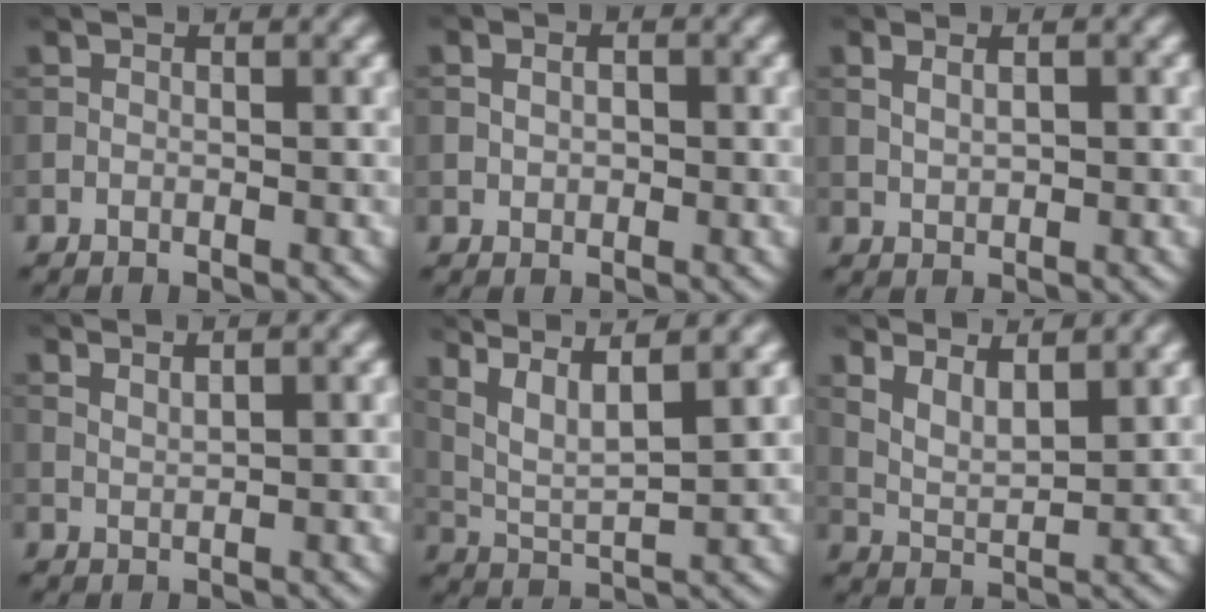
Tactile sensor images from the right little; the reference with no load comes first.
{"total": 2.0, "force": [0.4, 1.6, 1.2], "torque": [-0.020, 0.008, 0.000]}
{"total": 1.7, "force": [0.6, 0.9, 1.3], "torque": [-0.028, -0.002, 0.016]}
{"total": 1.5, "force": [1.3, 0.3, 0.7], "torque": [-0.011, -0.002, 0.022]}
{"total": 8.1, "force": [5.8, 2.1, 5.2], "torque": [-0.102, 0.025, 0.082]}
{"total": 3.9, "force": [3.1, 1.1, 2.1], "torque": [-0.051, -0.003, 0.060]}